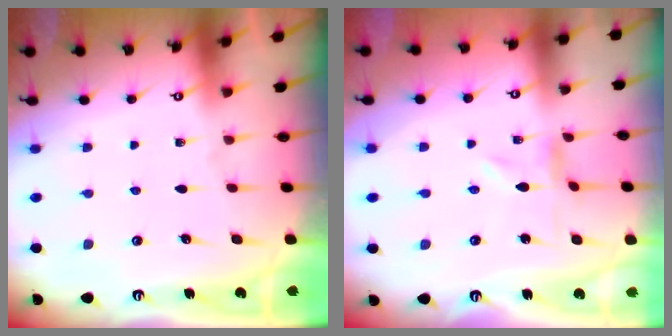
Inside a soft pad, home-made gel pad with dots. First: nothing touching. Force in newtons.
{"total": 0.0}